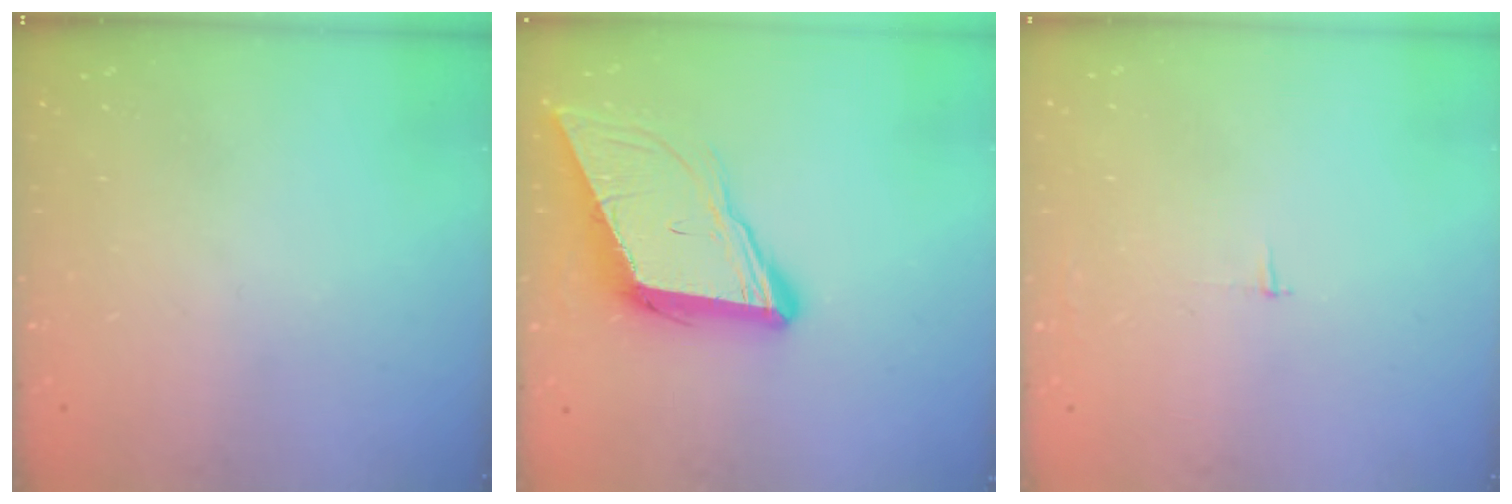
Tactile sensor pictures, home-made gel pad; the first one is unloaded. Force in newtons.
{"total": 11.7, "press": 11.1, "slide": 3.5}
{"total": 2.3, "press": 2.3, "slide": 0.2}